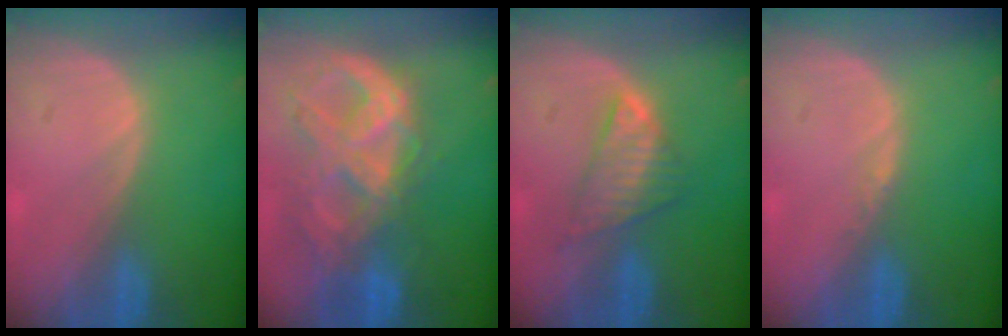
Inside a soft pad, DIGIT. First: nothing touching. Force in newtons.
{"total": 10.8, "press": 9.1, "slide": 5.7}
{"total": 4.9, "press": 4.9, "slide": 0.4}
{"total": 0.6, "press": 0.5, "slide": 0.4}